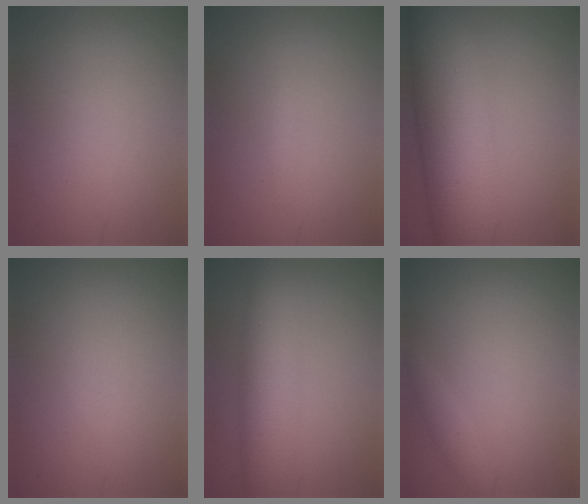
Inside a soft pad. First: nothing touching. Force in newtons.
{"total": 0.8, "press": 0.8, "slide": 0.0}
{"total": 11.7, "press": 11.7, "slide": 0.2}
{"total": 0.0}
{"total": 6.2, "press": 6.2, "slide": 0.3}
{"total": 1.2, "press": 1.2, "slide": 0.1}